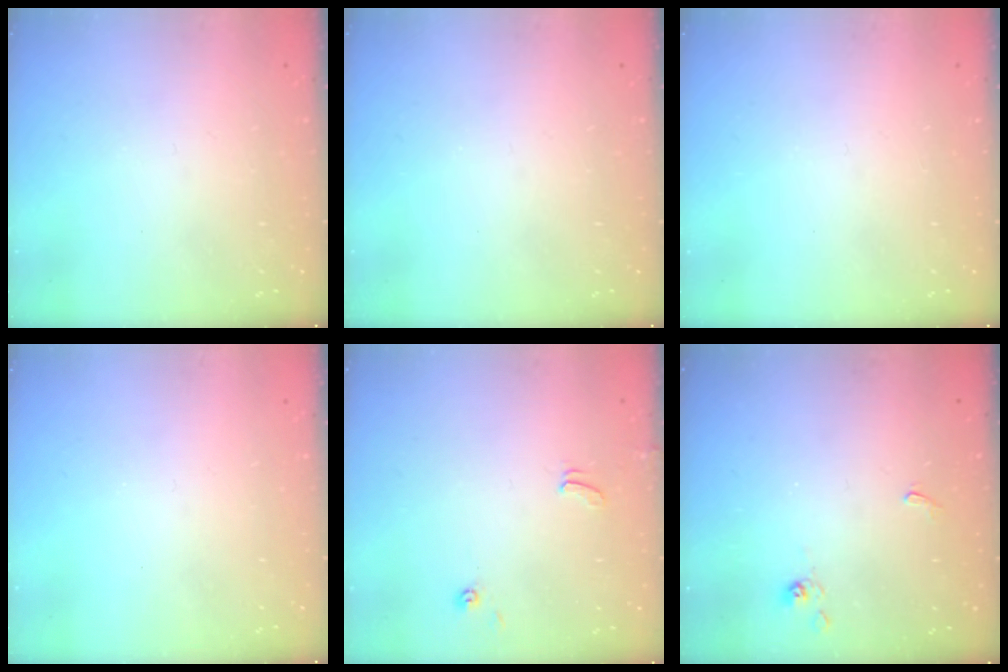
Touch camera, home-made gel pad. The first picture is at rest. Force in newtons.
{"total": 0.0}
{"total": 0.0}
{"total": 0.0}
{"total": 0.9, "press": 0.8, "slide": 0.4}
{"total": 2.6, "press": 2.6, "slide": 0.4}